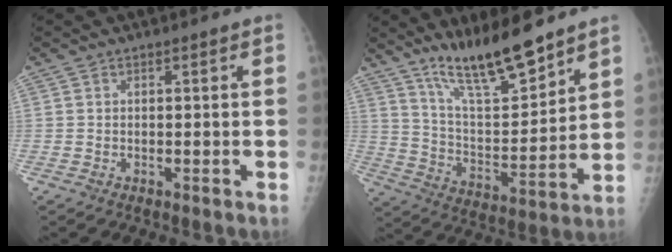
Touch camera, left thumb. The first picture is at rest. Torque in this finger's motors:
{"motor_torque": [0.11, 0.47, 0.15, -0.08, 0.09]}